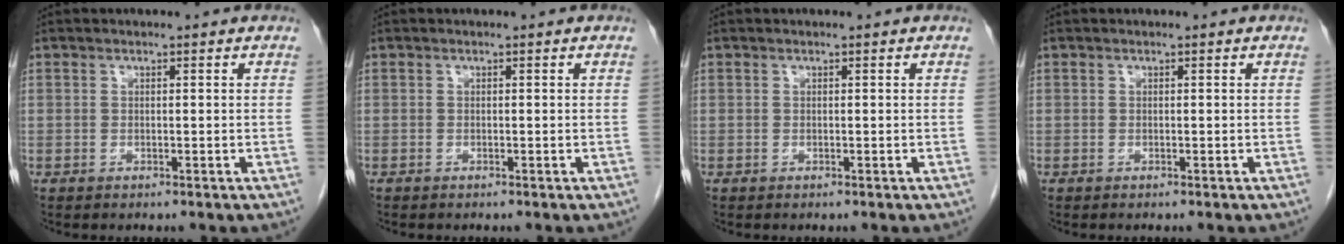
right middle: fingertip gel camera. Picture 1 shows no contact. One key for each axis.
{"total": 0.0}
{"total": 0.0}
{"total": 0.0}